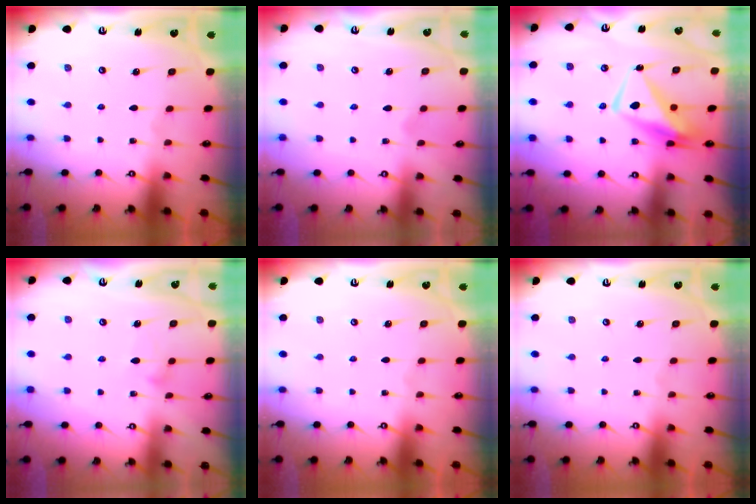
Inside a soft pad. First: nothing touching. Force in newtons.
{"total": 6.0, "press": 6.0, "slide": 0.3}
{"total": 8.9, "press": 8.8, "slide": 1.6}
{"total": 8.3, "press": 8.3, "slide": 0.5}
{"total": 0.0}
{"total": 0.0}